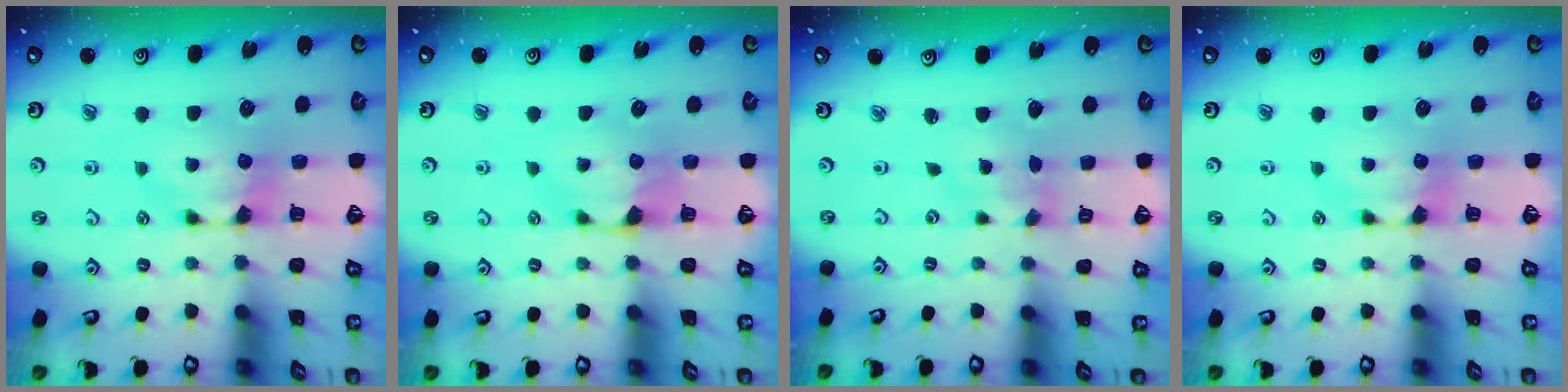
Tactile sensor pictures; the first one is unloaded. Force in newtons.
{"total": 1.4, "press": 0.9, "slide": 1.0}
{"total": 1.6, "press": 1.2, "slide": 1.1}
{"total": 0.0}